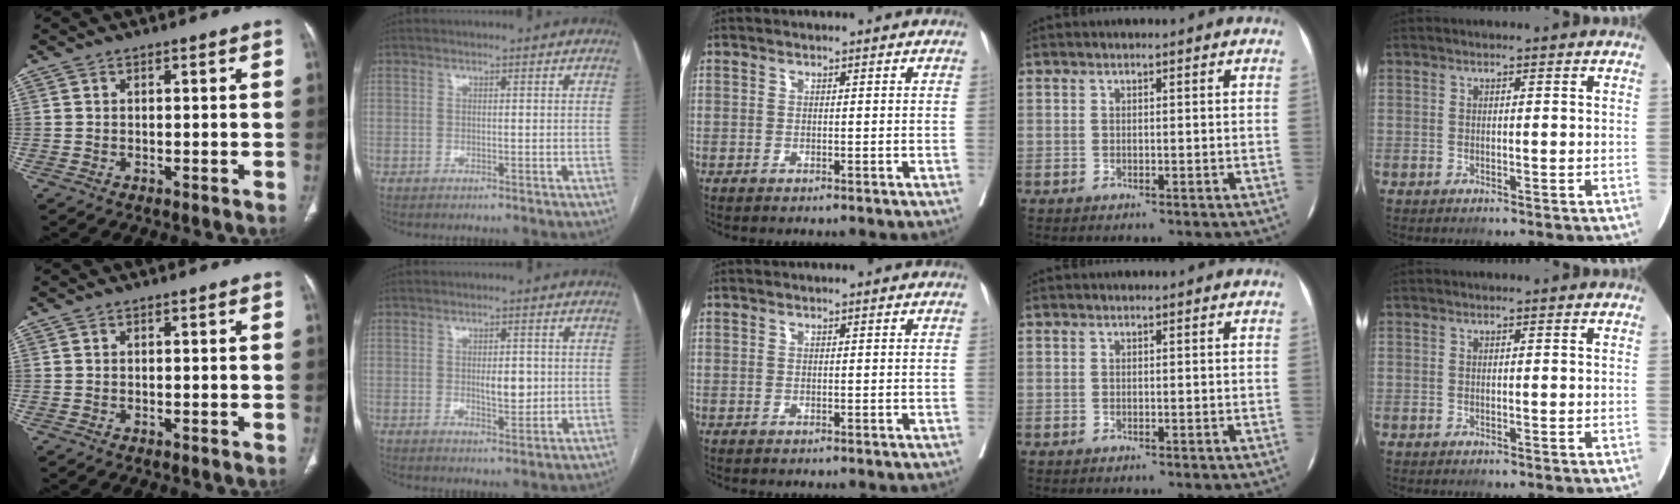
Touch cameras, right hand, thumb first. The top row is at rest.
{"index": {"total": 4.0, "force": [0.0, 1.6, 3.7], "torque": [-0.056, -0.003, 0.004]}}